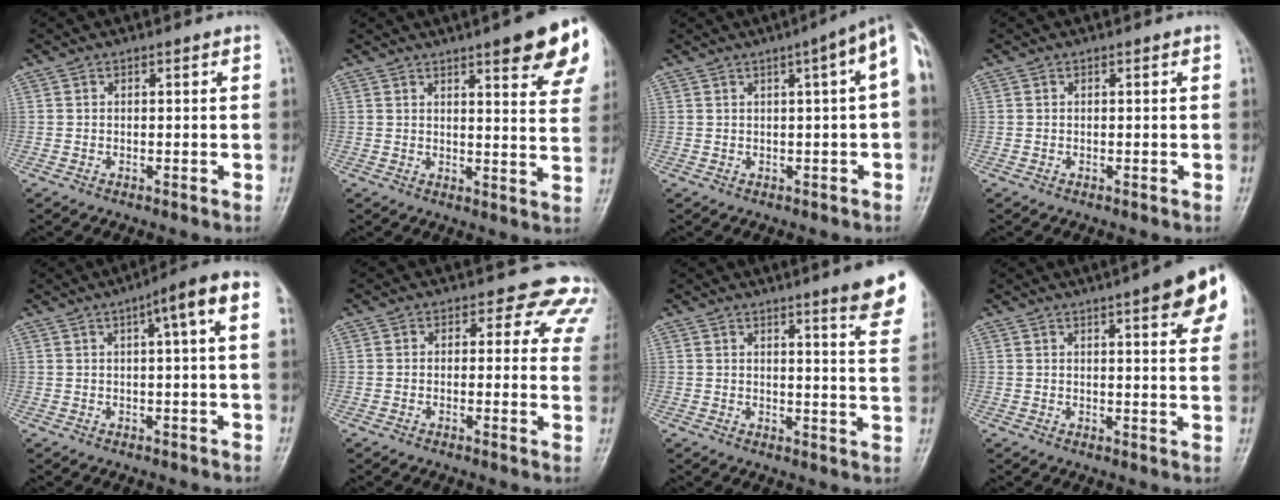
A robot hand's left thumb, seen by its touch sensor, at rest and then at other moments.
{"total": 13.7, "force": [8.2, 2.8, 10.6], "torque": [-0.104, -0.034, 0.093]}
{"total": 7.0, "force": [1.4, 1.0, 6.8], "torque": [-0.083, 0.025, 0.010]}
{"total": 0.0}
{"total": 7.8, "force": [2.3, 0.9, 7.4], "torque": [-0.106, 0.025, 0.026]}
{"total": 8.1, "force": [5.8, 4.9, 3.0], "torque": [0.016, -0.017, 0.035]}
{"total": 10.6, "force": [7.5, 1.1, 7.5], "torque": [-0.069, -0.036, 0.077]}
{"total": 11.4, "force": [5.8, 2.4, 9.5], "torque": [-0.091, -0.013, 0.063]}